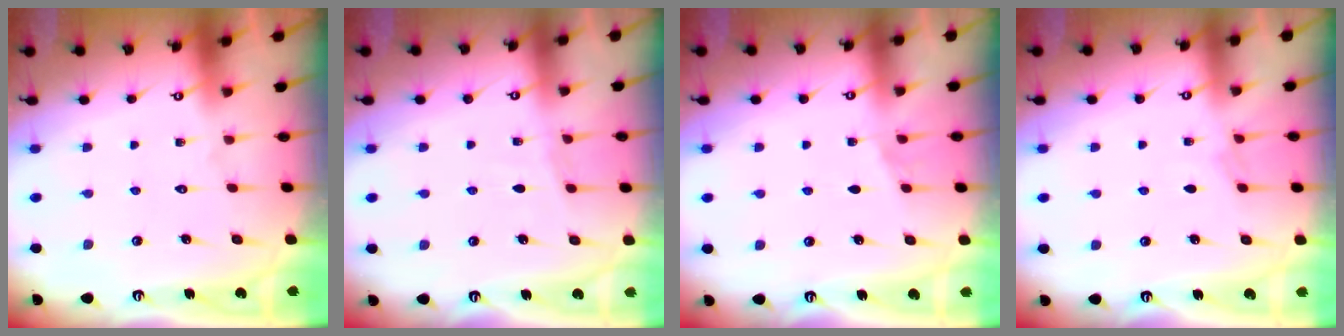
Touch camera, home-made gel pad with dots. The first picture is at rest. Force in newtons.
{"total": 2.4, "press": 2.4, "slide": 0.4}
{"total": 0.7, "press": 0.7, "slide": 0.1}
{"total": 1.5, "press": 1.4, "slide": 0.3}